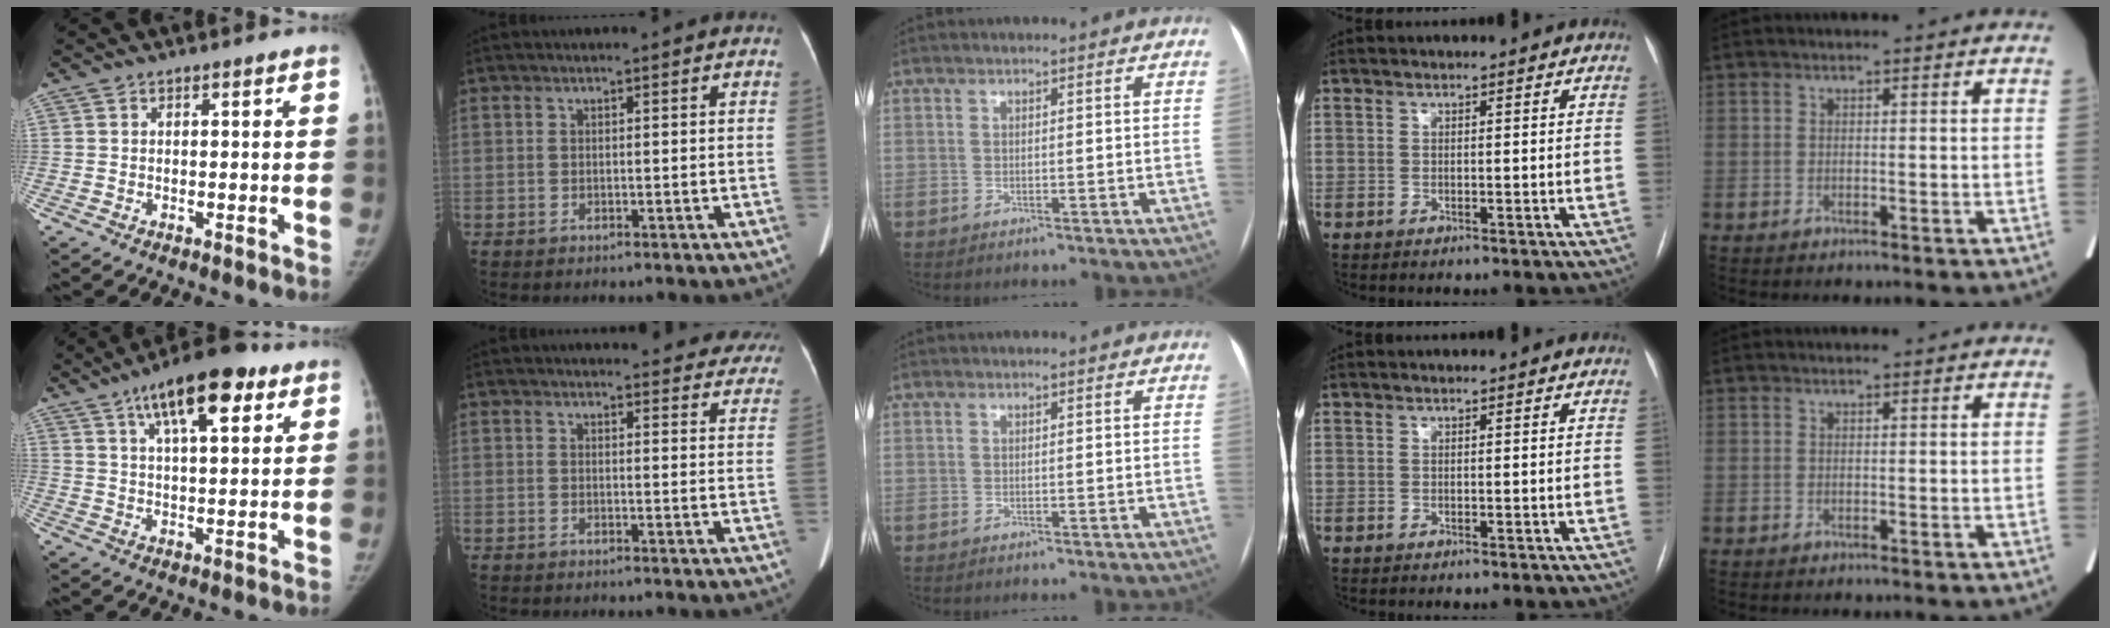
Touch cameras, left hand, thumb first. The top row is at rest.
{"thumb": {"total": 14.8, "force": [7.7, 5.4, 11.4], "torque": [-0.154, -0.015, 0.118]}, "index": {"total": 20.0, "force": [18.9, 4.8, 4.5], "torque": [-0.035, -0.049, 0.193]}}